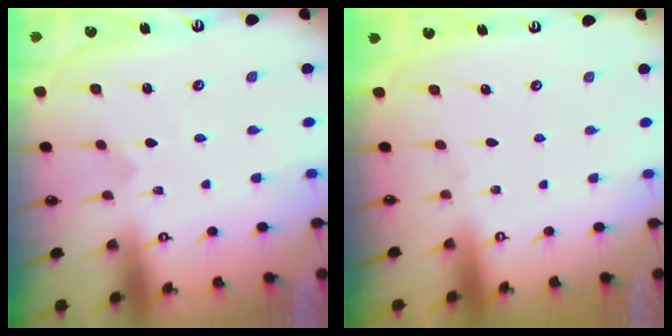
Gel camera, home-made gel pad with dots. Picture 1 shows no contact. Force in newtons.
{"total": 0.0}